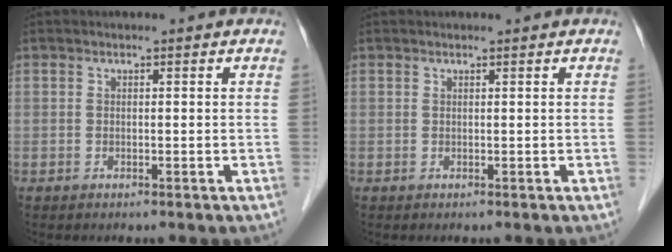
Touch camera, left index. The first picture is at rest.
{"total": 0.0}